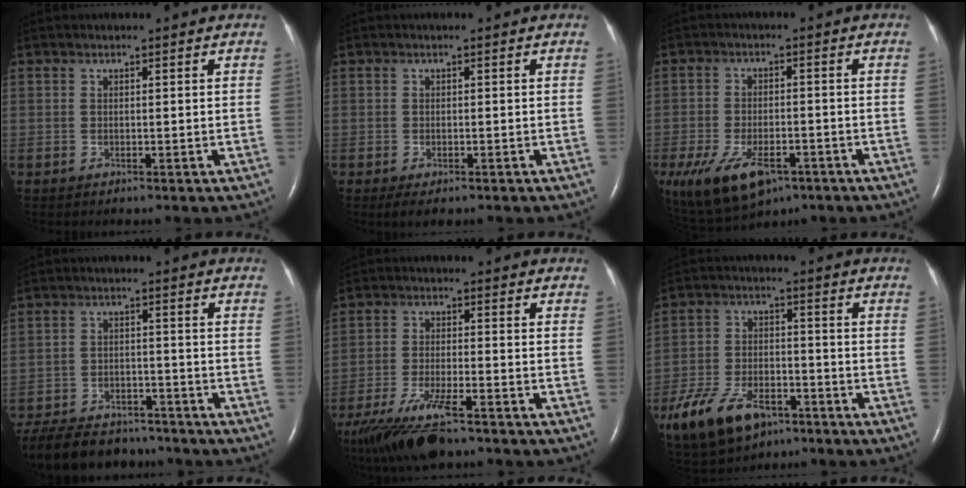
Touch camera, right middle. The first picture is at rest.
{"total": 2.5, "force": [-1.6, 0.9, 1.7], "torque": [-0.024, -0.004, -0.021]}
{"total": 11.5, "force": [-6.4, 5.6, 7.7], "torque": [-0.153, -0.011, -0.098]}
{"total": 15.5, "force": [-13.2, 5.7, 5.6], "torque": [-0.122, -0.007, -0.195]}
{"total": 11.4, "force": [-8.4, 2.0, 7.4], "torque": [-0.145, -0.034, -0.149]}
{"total": 13.2, "force": [-8.1, 6.8, 7.9], "torque": [-0.164, -0.001, -0.138]}